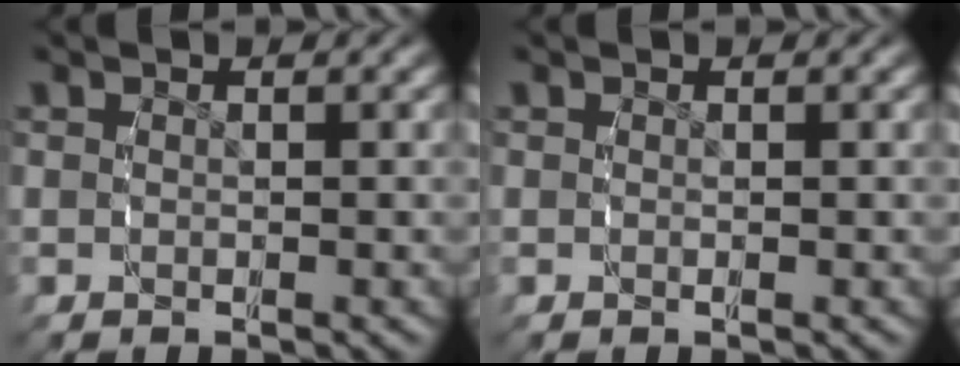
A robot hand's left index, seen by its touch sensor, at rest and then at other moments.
{"total": 0.0}